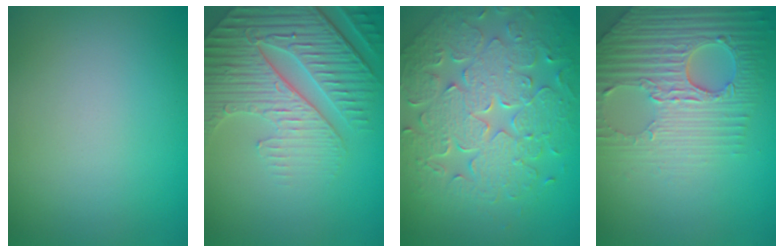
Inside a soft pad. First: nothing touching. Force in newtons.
{"total": 8.0, "press": 5.8, "slide": 5.5}
{"total": 8.9, "press": 6.5, "slide": 6.1}
{"total": 6.1, "press": 5.2, "slide": 3.3}